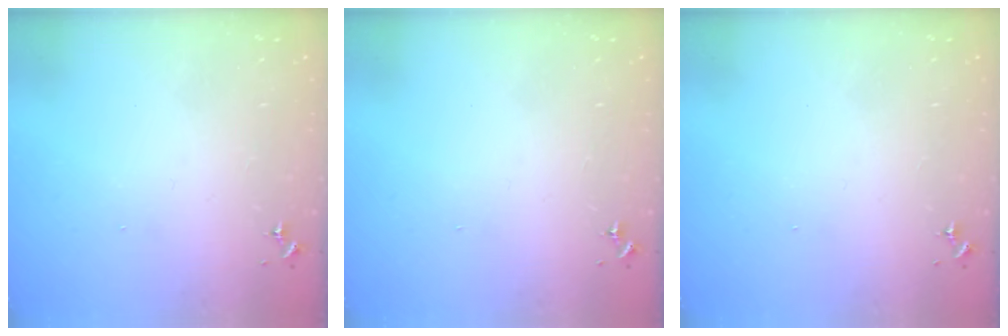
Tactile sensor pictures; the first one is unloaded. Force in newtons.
{"total": 0.0}
{"total": 0.0}